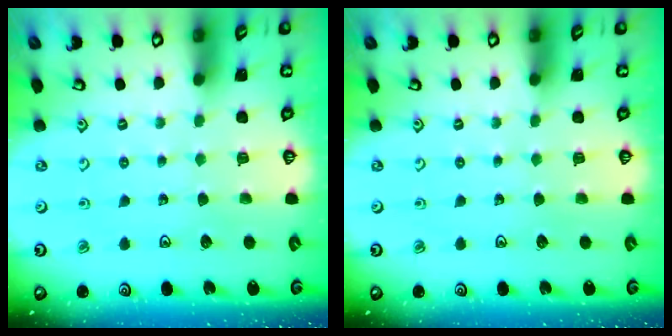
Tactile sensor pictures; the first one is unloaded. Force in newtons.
{"total": 0.0}